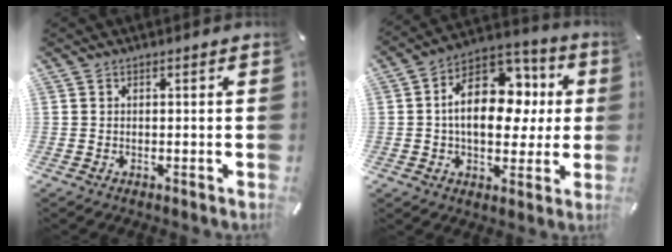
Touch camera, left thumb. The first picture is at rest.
{"total": 17.9, "force": [2.2, 12.4, 12.7], "torque": [-0.196, -0.002, 0.043]}